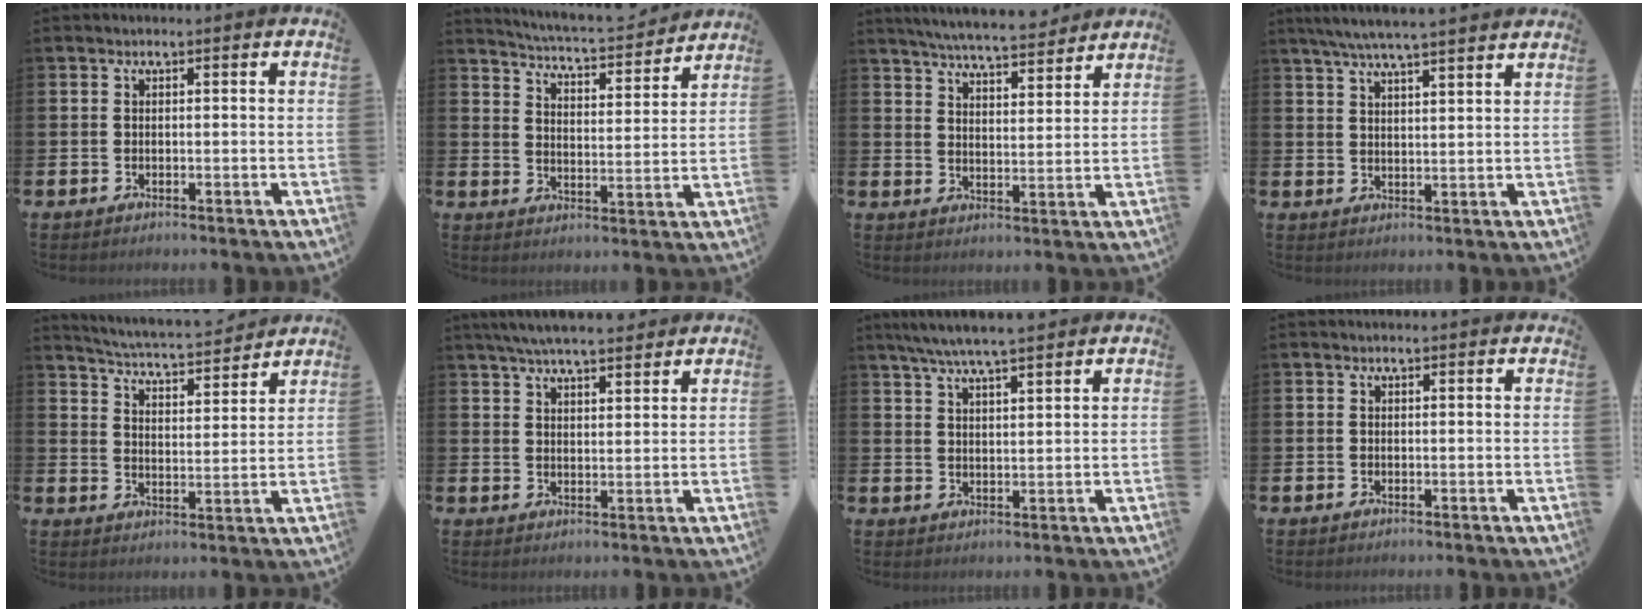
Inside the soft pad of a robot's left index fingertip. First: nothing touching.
{"total": 5.2, "force": [5.2, 0.1, 0.6], "torque": [-0.030, -0.047, 0.086]}
{"total": 6.3, "force": [6.2, 0.3, 1.2], "torque": [-0.039, -0.039, 0.109]}
{"total": 5.8, "force": [5.5, -0.2, 1.8], "torque": [-0.056, -0.021, 0.099]}
{"total": 5.0, "force": [5.0, 0.1, 0.7], "torque": [-0.039, -0.042, 0.083]}
{"total": 5.9, "force": [5.6, 0.7, 1.6], "torque": [-0.044, -0.020, 0.102]}
{"total": 6.1, "force": [5.6, 0.4, 2.2], "torque": [-0.055, -0.019, 0.101]}
{"total": 0.6, "force": [0.6, 0.0, 0.2], "torque": [0.006, -0.005, 0.009]}